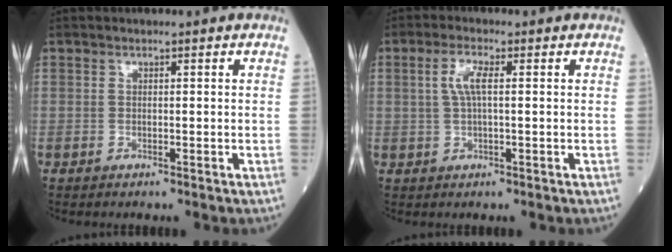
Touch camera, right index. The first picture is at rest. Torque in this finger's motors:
{"motor_torque": [0.39, 0.10, 0.31, 0.10]}